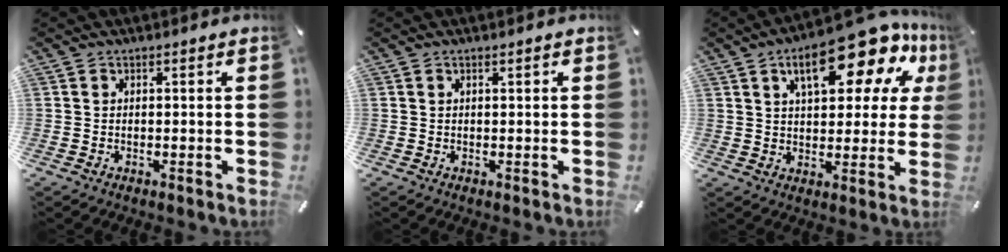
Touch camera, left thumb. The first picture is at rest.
{"total": 0.6, "force": [0.3, 0.1, 0.5], "torque": [-0.009, 0.001, 0.004]}
{"total": 20.1, "force": [11.0, 8.5, 14.5], "torque": [-0.204, -0.057, 0.176]}